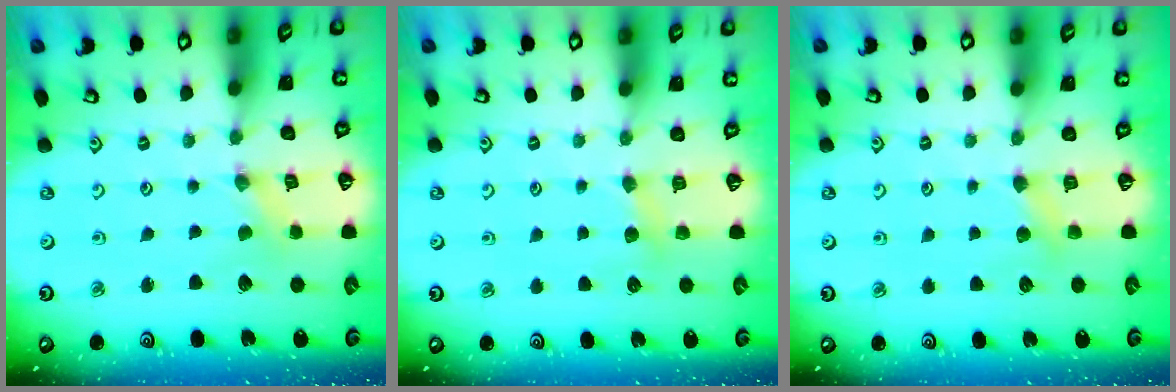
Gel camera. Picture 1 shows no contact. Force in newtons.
{"total": 3.9, "press": 3.9, "slide": 0.6}
{"total": 3.6, "press": 3.6, "slide": 0.4}